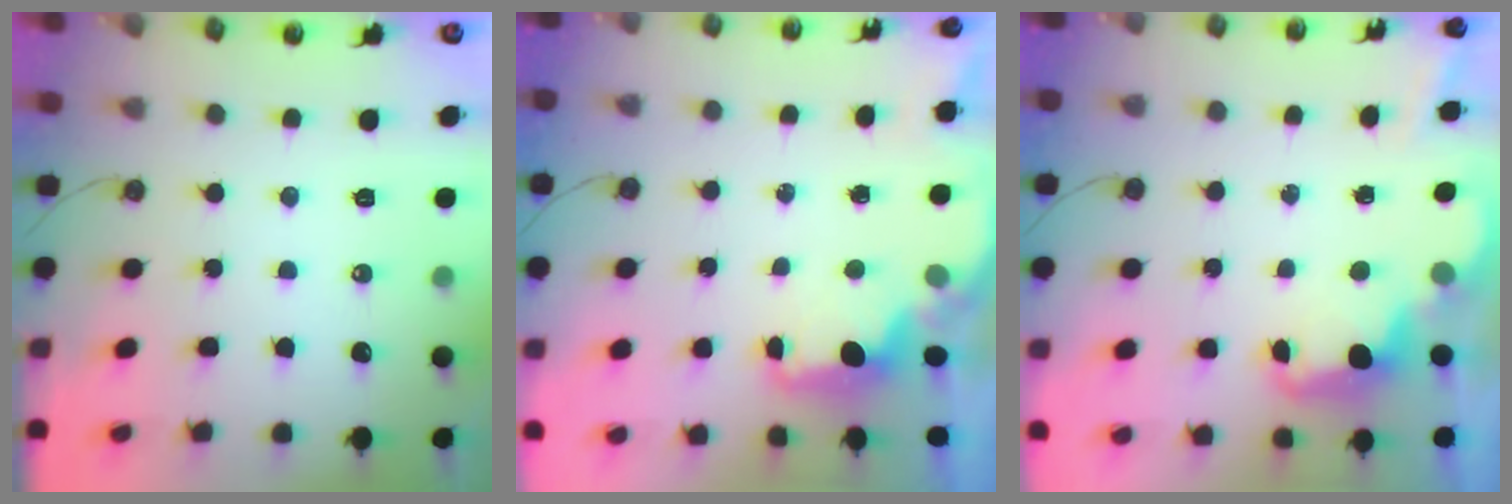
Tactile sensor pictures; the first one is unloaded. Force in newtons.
{"total": 1.8, "press": 1.7, "slide": 0.6}
{"total": 2.4, "press": 2.4, "slide": 0.5}